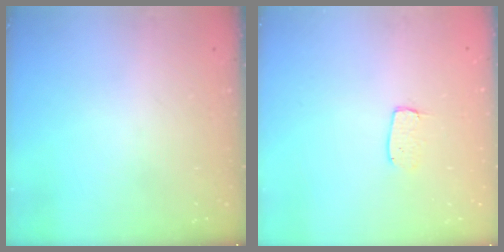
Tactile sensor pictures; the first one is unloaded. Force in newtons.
{"total": 3.9, "press": 3.9, "slide": 0.3}